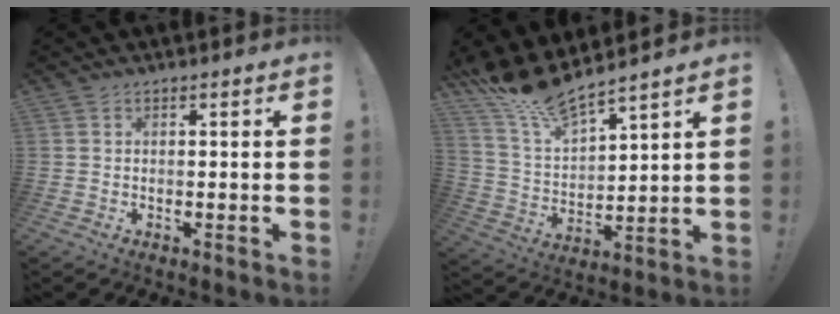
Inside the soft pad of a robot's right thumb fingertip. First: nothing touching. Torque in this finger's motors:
{"motor_torque": [-0.90, 1.36, 0.20, -0.01, 0.27]}